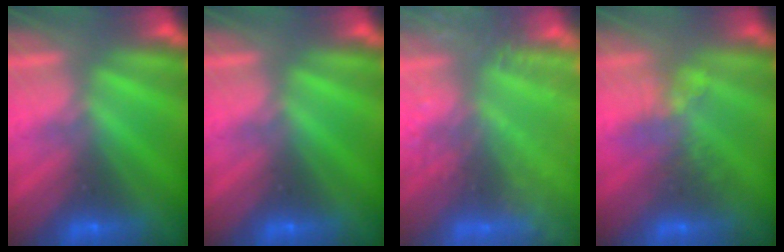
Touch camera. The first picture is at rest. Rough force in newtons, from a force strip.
{"total": 0.0}
{"total": 6.4}
{"total": 2.6}